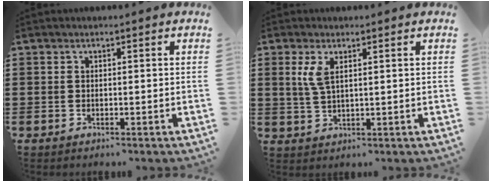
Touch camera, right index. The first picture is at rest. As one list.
[{"total": 3.5, "force": [1.5, 1.2, 2.9], "torque": [-0.070, 0.003, 0.023]}]